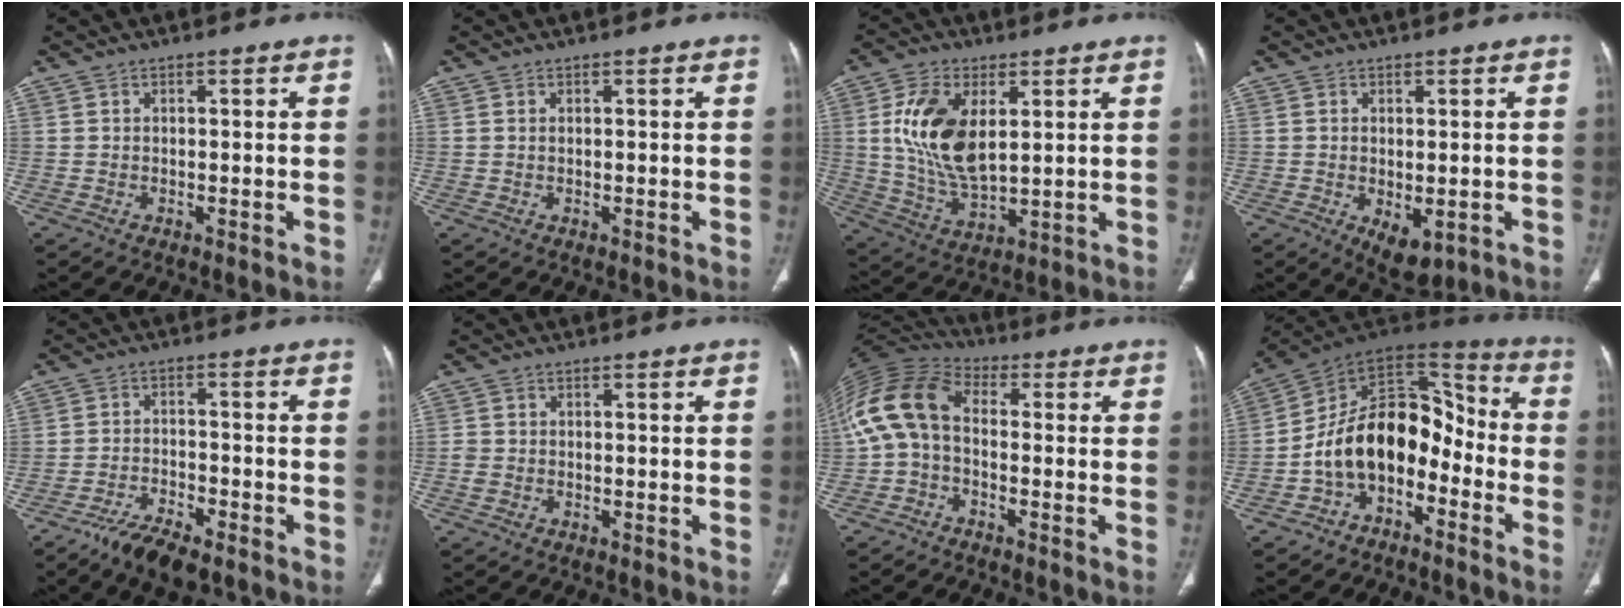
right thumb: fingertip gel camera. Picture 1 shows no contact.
{"total": 0.0}
{"total": 14.5, "force": [3.5, 7.7, 11.7], "torque": [-0.222, -0.019, 0.077]}
{"total": 5.7, "force": [-1.4, 3.1, 4.6], "torque": [-0.065, -0.010, -0.007]}
{"total": 7.3, "force": [-5.3, 2.5, 4.4], "torque": [-0.085, 0.018, -0.093]}
{"total": 1.3, "force": [-0.4, 1.1, 0.6], "torque": [-0.016, 0.001, -0.008]}
{"total": 13.6, "force": [-0.3, 8.8, 10.4], "torque": [-0.213, 0.038, -0.020]}
{"total": 16.4, "force": [-5.7, 10.8, 11.0], "torque": [-0.147, 0.101, -0.106]}